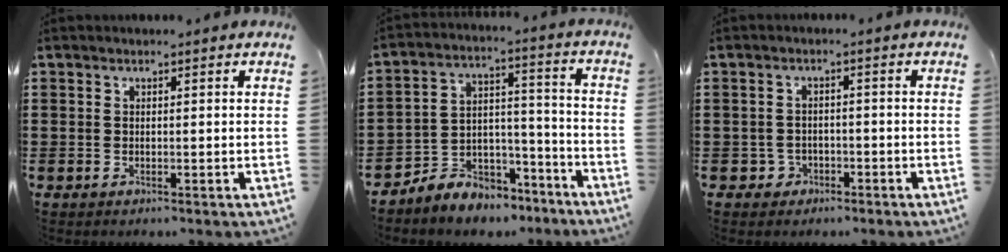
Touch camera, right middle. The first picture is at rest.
{"total": 6.1, "force": [-5.8, 2.0, -0.3], "torque": [-0.004, 0.012, -0.119]}
{"total": 2.3, "force": [-1.6, 1.6, 0.3], "torque": [-0.013, 0.002, -0.037]}